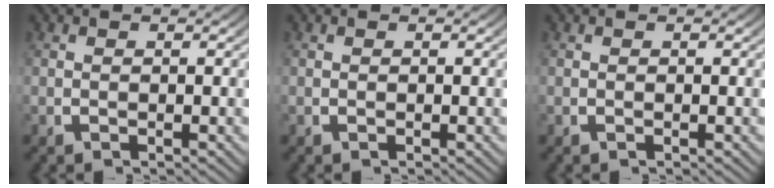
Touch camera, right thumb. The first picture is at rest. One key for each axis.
{"total": 0.0}
{"total": 0.0}